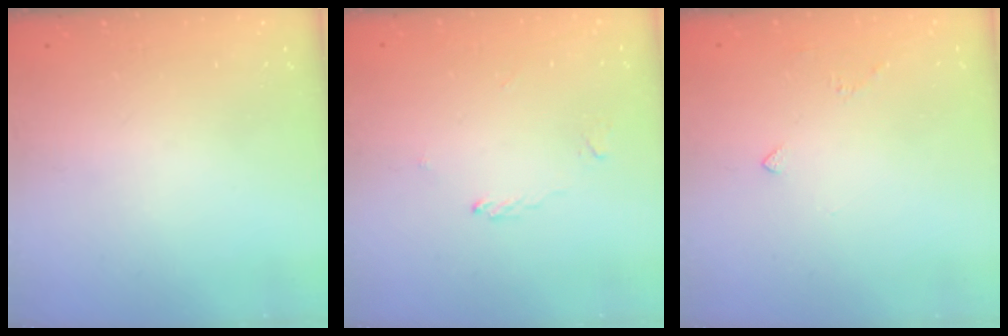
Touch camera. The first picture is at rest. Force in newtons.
{"total": 1.9, "press": 1.9, "slide": 0.2}
{"total": 2.0, "press": 2.0, "slide": 0.6}